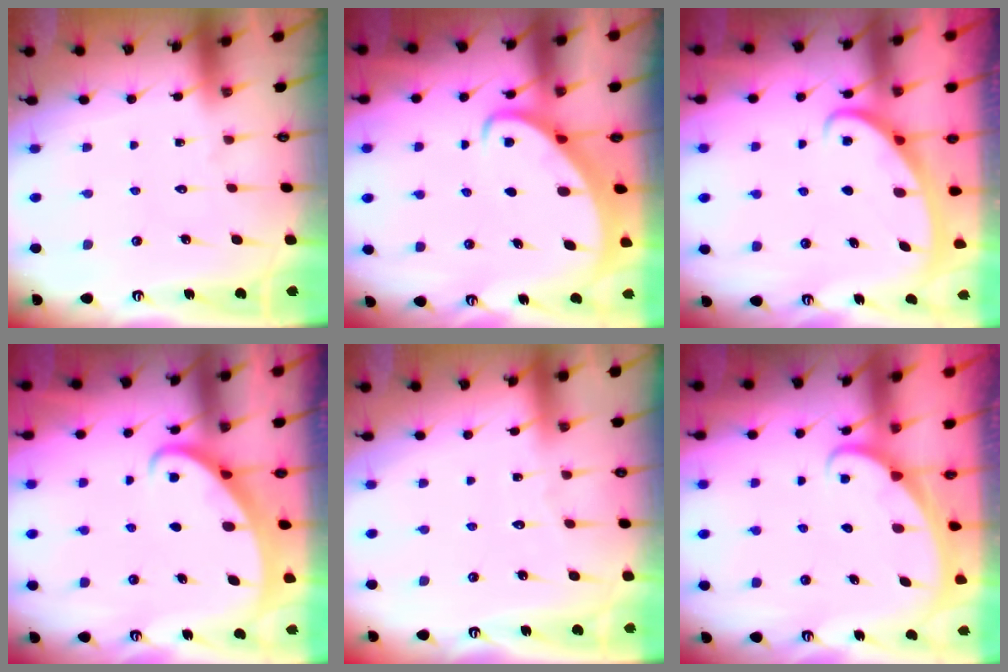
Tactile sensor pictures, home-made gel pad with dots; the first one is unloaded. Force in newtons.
{"total": 2.9, "press": 2.9, "slide": 0.3}
{"total": 2.7, "press": 2.6, "slide": 0.4}
{"total": 2.5, "press": 2.5, "slide": 0.3}
{"total": 1.7, "press": 1.7, "slide": 0.2}
{"total": 1.7, "press": 1.7, "slide": 0.1}